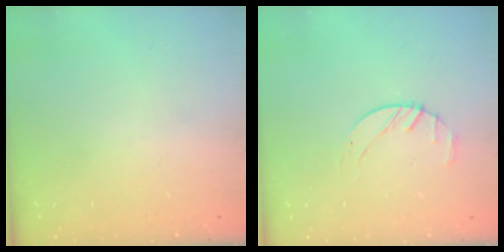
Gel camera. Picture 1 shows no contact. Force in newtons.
{"total": 2.5, "press": 2.5, "slide": 0.4}